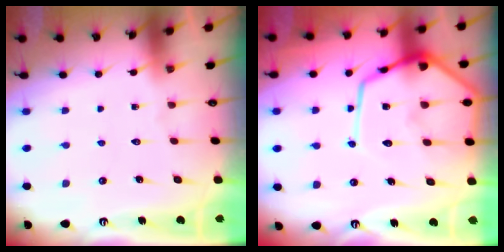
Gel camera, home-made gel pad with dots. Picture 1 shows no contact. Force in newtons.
{"total": 17.2, "press": 17.1, "slide": 1.5}